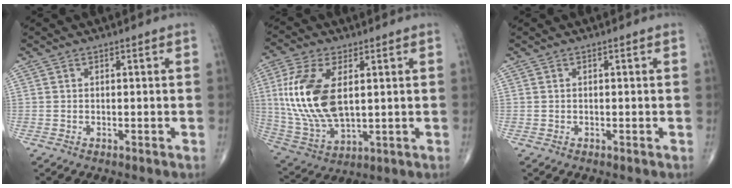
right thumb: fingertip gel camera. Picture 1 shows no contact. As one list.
[{"total": 16.6, "force": [2.8, 8.6, 13.9], "torque": [-0.297, -0.013, 0.063]}, {"total": 0.0}]